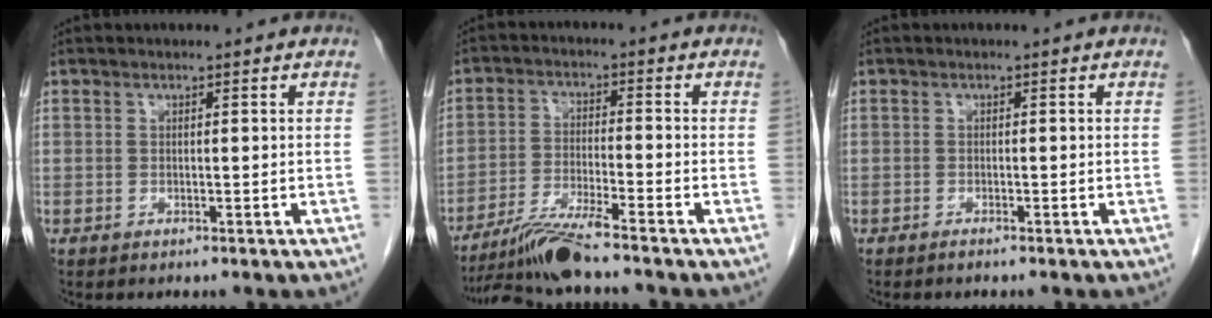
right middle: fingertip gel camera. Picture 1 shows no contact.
{"total": 7.9, "force": [-6.8, -1.2, 3.9], "torque": [-0.075, -0.025, -0.128]}
{"total": 0.7, "force": [-0.6, 0.0, 0.4], "torque": [-0.012, -0.001, -0.010]}